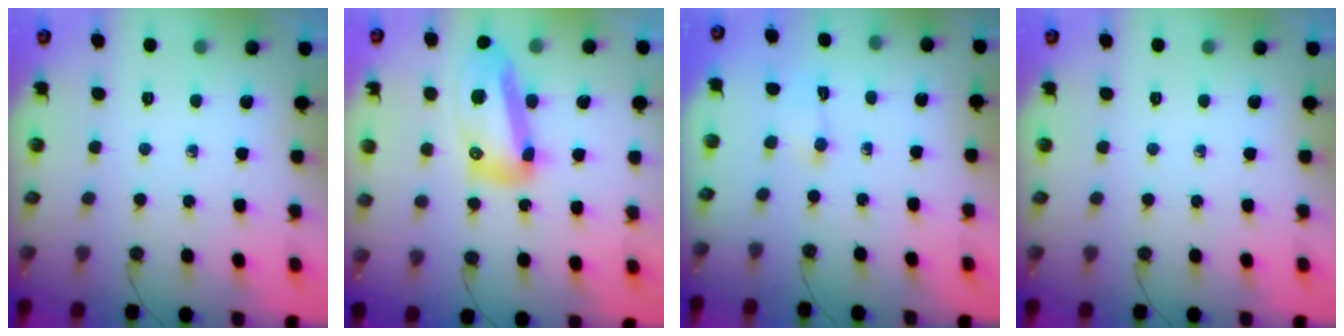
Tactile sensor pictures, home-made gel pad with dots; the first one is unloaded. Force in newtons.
{"total": 16.9, "press": 16.8, "slide": 2.1}
{"total": 1.5, "press": 1.3, "slide": 0.8}
{"total": 0.0}